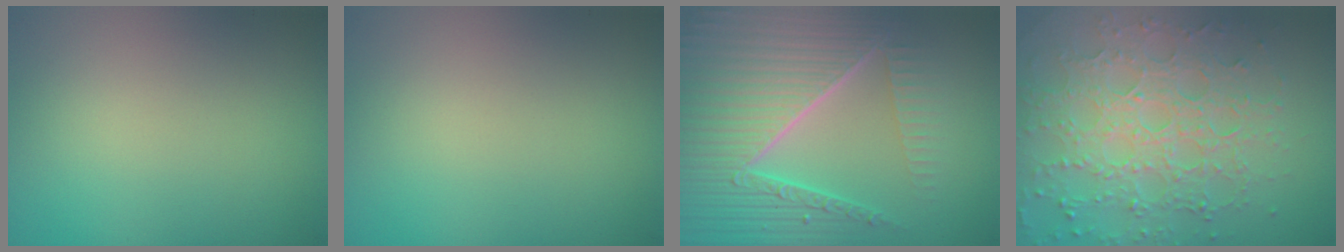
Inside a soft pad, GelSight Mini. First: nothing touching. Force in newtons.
{"total": 0.0}
{"total": 8.6, "press": 6.0, "slide": 6.2}
{"total": 7.7, "press": 5.7, "slide": 5.2}